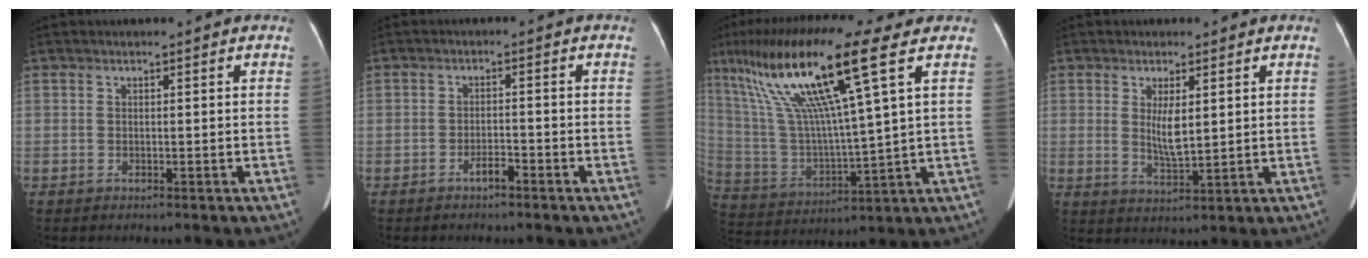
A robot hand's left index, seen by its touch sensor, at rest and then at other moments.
{"total": 1.9, "force": [-1.5, 0.4, 1.1], "torque": [-0.019, 0.001, -0.027]}
{"total": 18.6, "force": [9.2, -0.1, 16.2], "torque": [-0.332, 0.017, 0.168]}
{"total": 4.0, "force": [1.1, 1.0, 3.8], "torque": [-0.075, -0.012, 0.026]}